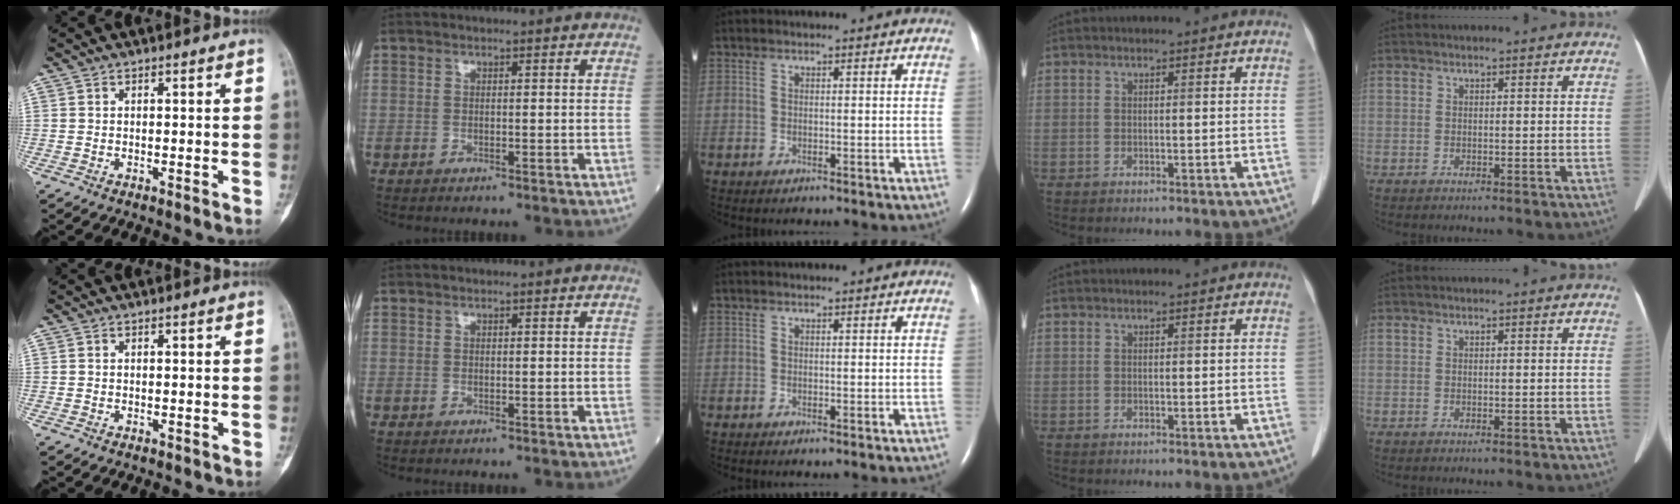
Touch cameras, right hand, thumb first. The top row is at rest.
{}